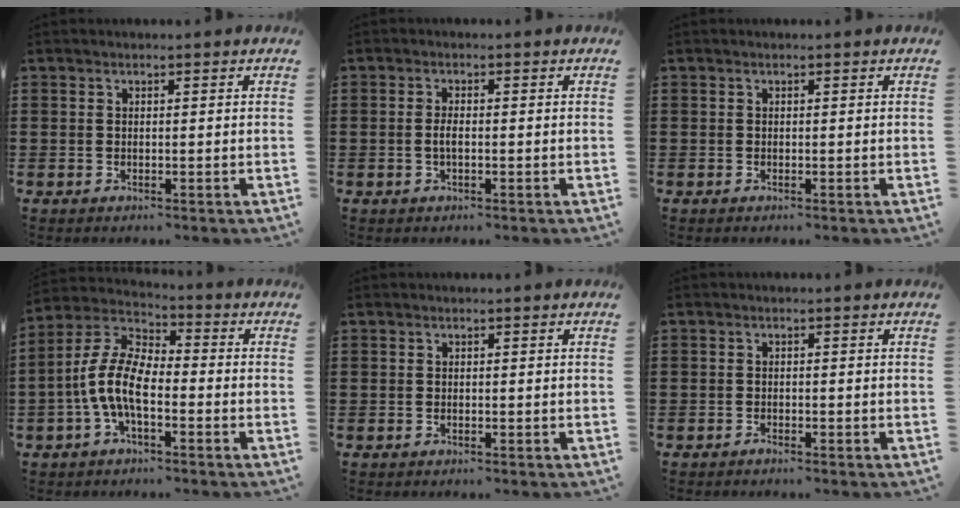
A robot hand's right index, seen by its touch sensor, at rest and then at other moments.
{"total": 1.8, "force": [-0.3, 0.6, 1.7], "torque": [-0.039, -0.002, -0.009]}
{"total": 0.0}
{"total": 9.1, "force": [-3.0, 4.2, 7.5], "torque": [-0.195, -0.007, -0.065]}
{"total": 0.0}
{"total": 0.8, "force": [-0.8, 0.1, 0.1], "torque": [-0.004, -0.002, -0.016]}